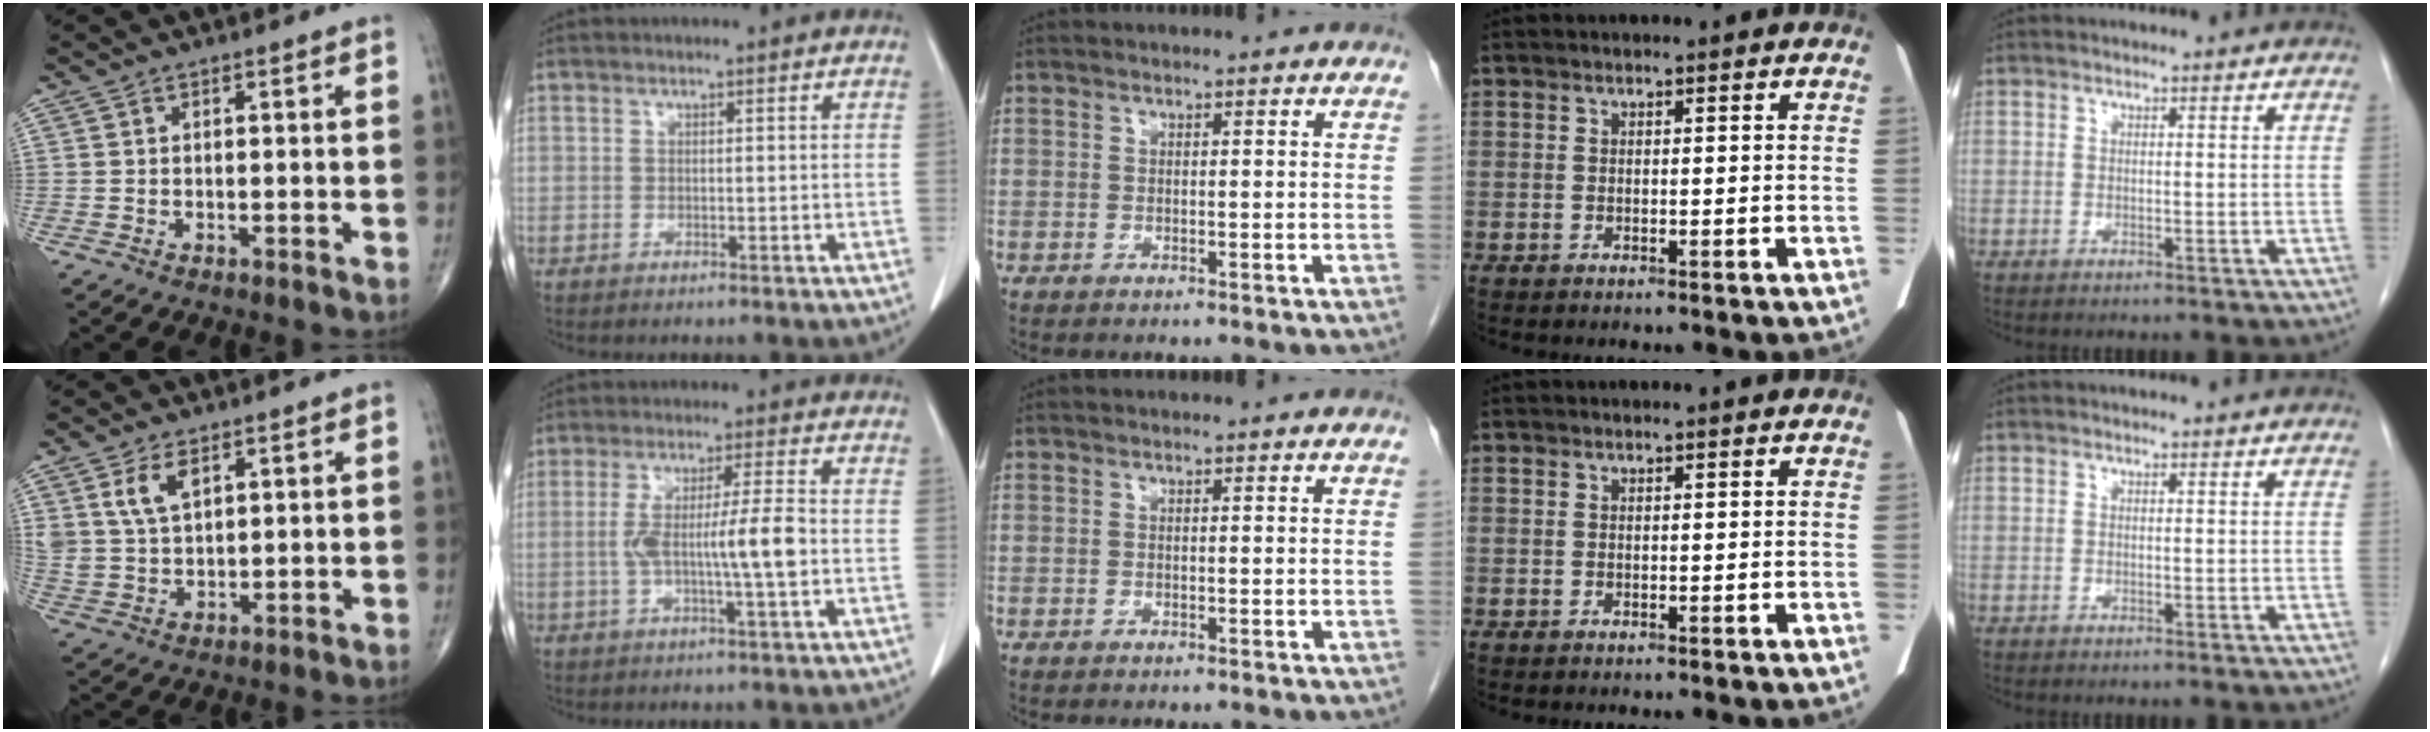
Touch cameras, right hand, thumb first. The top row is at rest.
{"thumb": {"total": 6.5, "force": [3.1, 3.5, 4.4], "torque": [-0.083, -0.012, 0.070]}, "index": {"total": 8.1, "force": [-1.0, 0.0, 8.1], "torque": [-0.150, 0.004, -0.018]}}